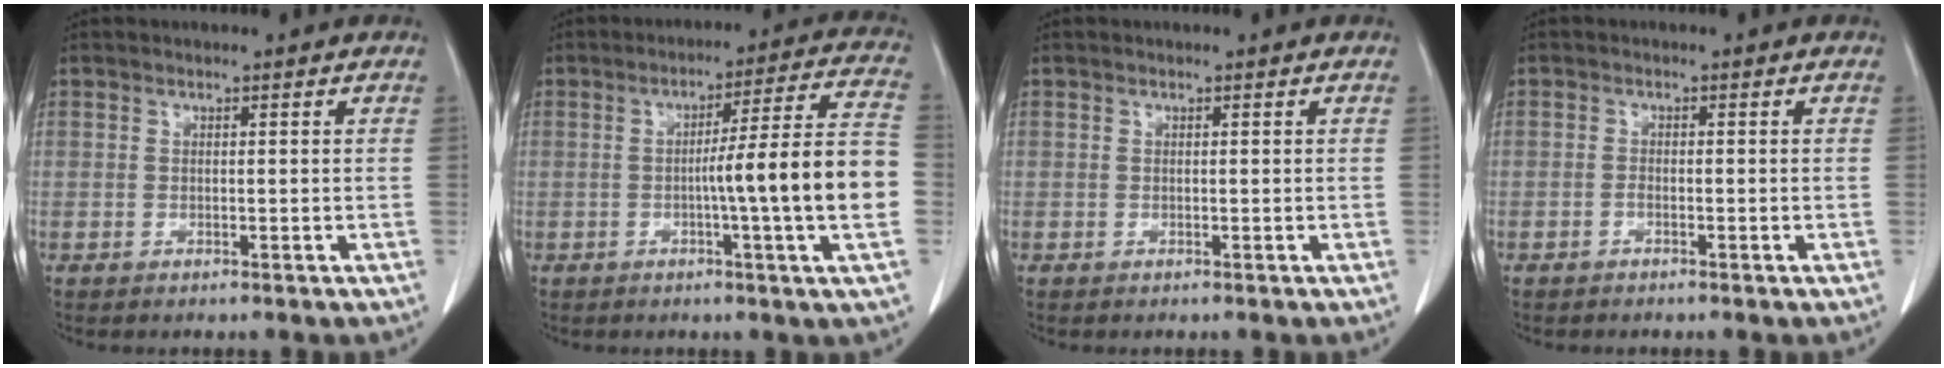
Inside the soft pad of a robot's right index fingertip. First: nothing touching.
{"total": 14.2, "force": [-2.4, -1.3, 13.9], "torque": [-0.197, 0.011, -0.043]}
{"total": 0.0}
{"total": 0.7, "force": [-0.5, 0.2, 0.4], "torque": [-0.008, 0.001, -0.011]}